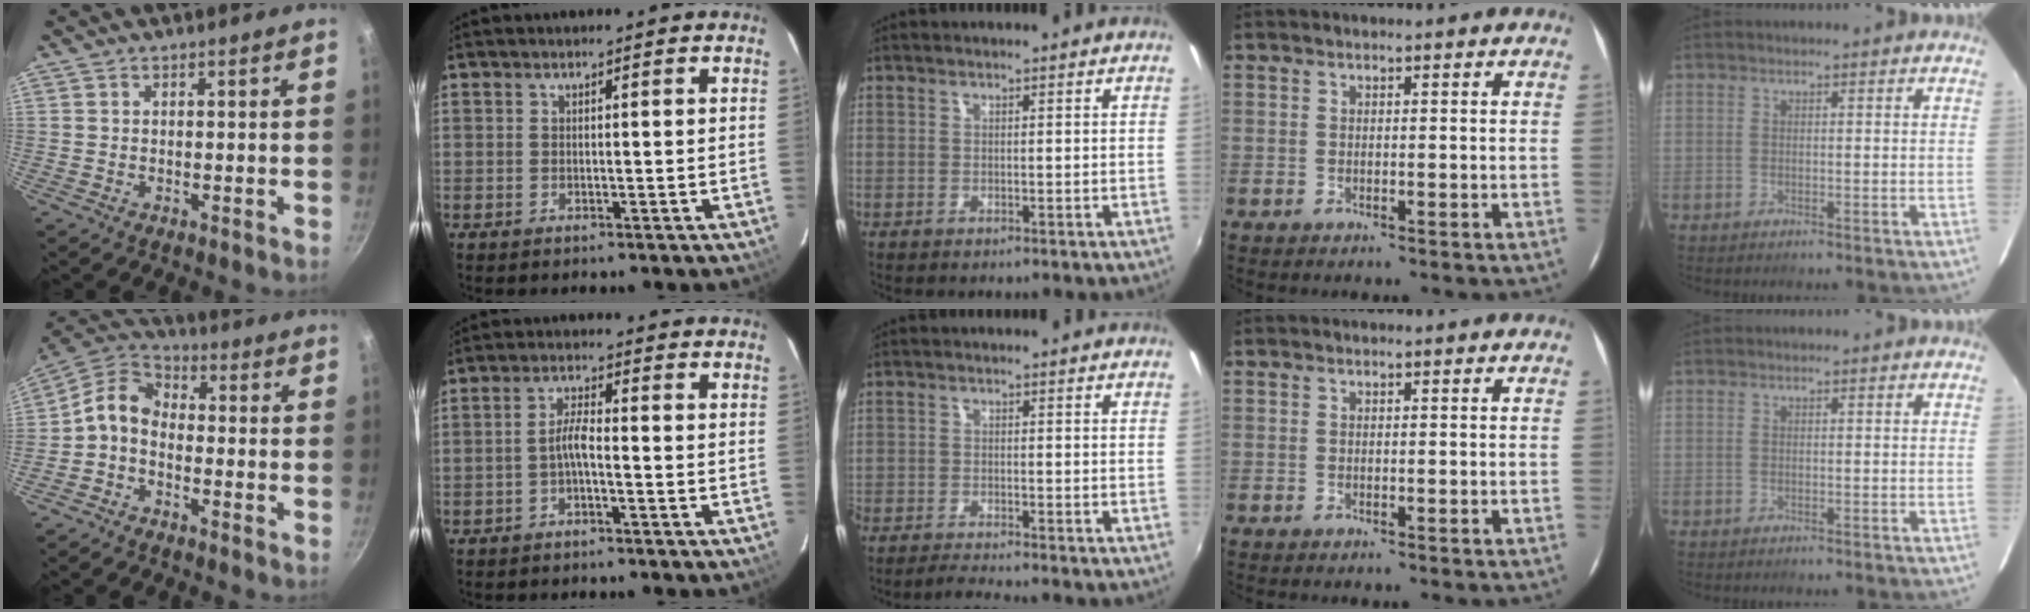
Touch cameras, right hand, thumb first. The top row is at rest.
{"thumb": {"total": 7.7, "force": [-2.0, 5.2, 5.3], "torque": [-0.105, 0.045, -0.058]}, "index": {"total": 2.9, "force": [-1.3, 0.5, 2.6], "torque": [-0.055, 0.008, -0.028]}, "middle": {"total": 3.3, "force": [-3.1, -0.6, 0.8], "torque": [-0.036, -0.009, -0.061]}}